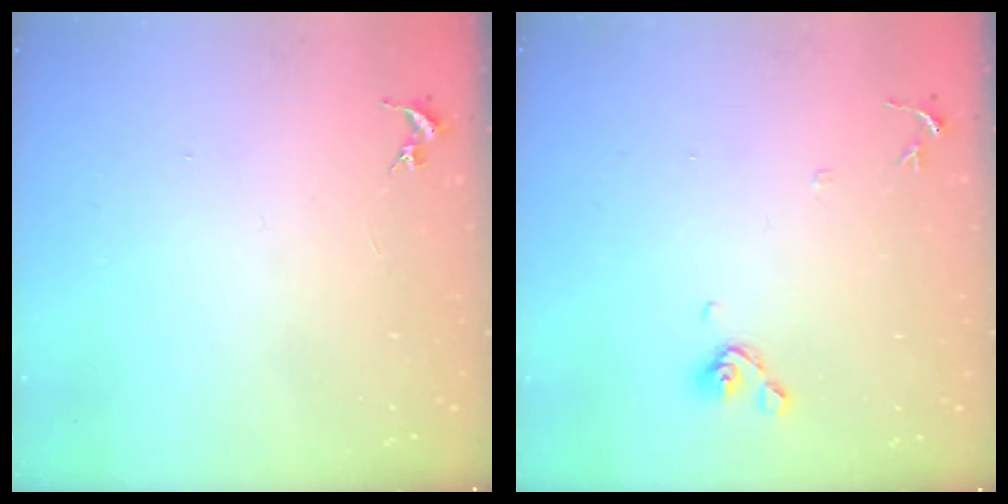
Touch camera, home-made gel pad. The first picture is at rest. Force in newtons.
{"total": 7.2, "press": 6.8, "slide": 2.3}